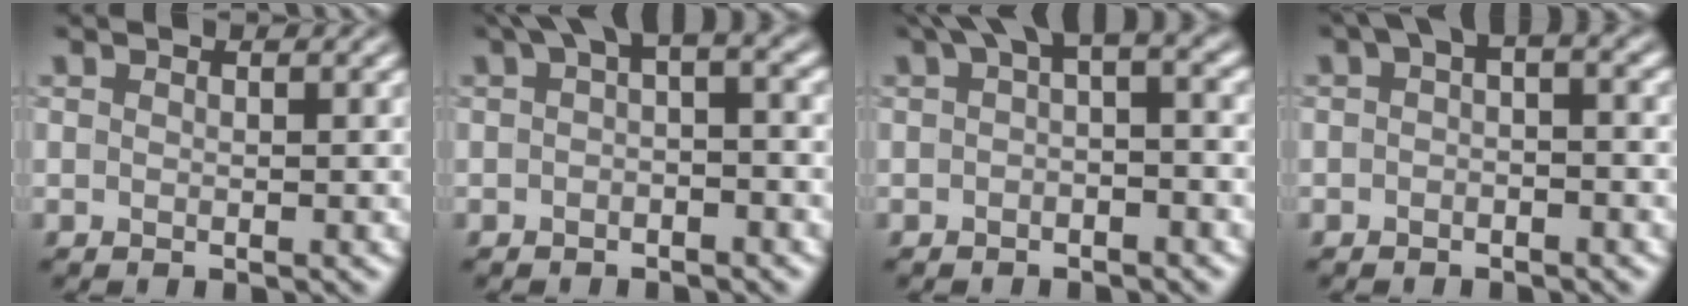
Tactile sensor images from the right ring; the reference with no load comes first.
{"total": 3.6, "force": [0.8, 1.6, 3.1], "torque": [-0.039, 0.017, 0.001]}
{"total": 4.0, "force": [1.0, 1.7, 3.5], "torque": [-0.043, 0.017, 0.004]}
{"total": 2.5, "force": [0.3, 1.2, 2.1], "torque": [-0.032, 0.012, -0.007]}